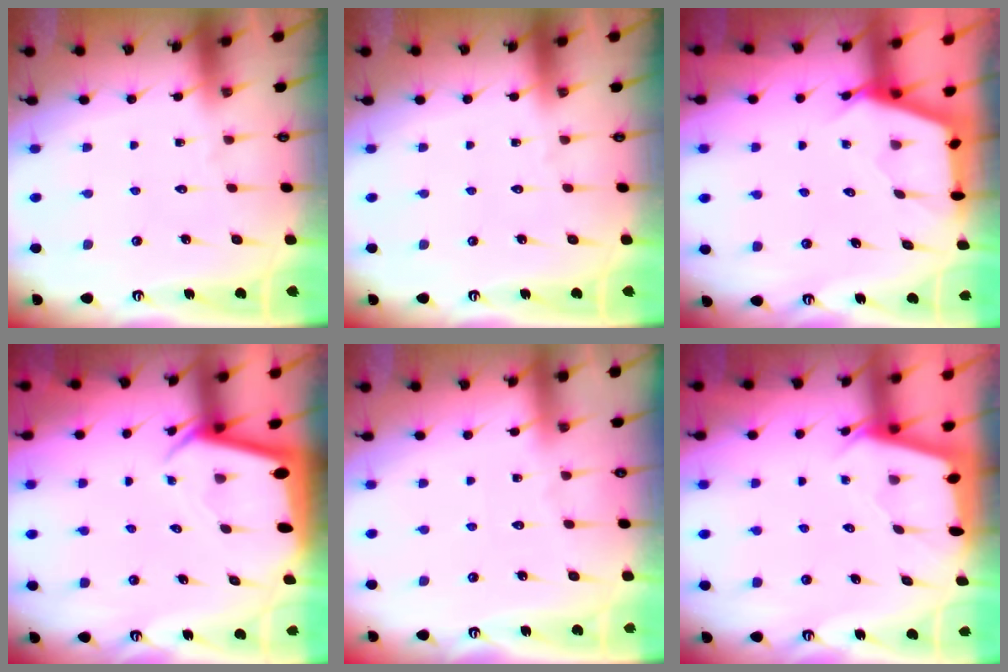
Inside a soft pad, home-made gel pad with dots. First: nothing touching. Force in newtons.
{"total": 0.0}
{"total": 2.6, "press": 2.6, "slide": 0.3}
{"total": 2.3, "press": 2.3, "slide": 0.2}
{"total": 2.5, "press": 2.4, "slide": 0.4}
{"total": 2.0, "press": 2.0, "slide": 0.3}